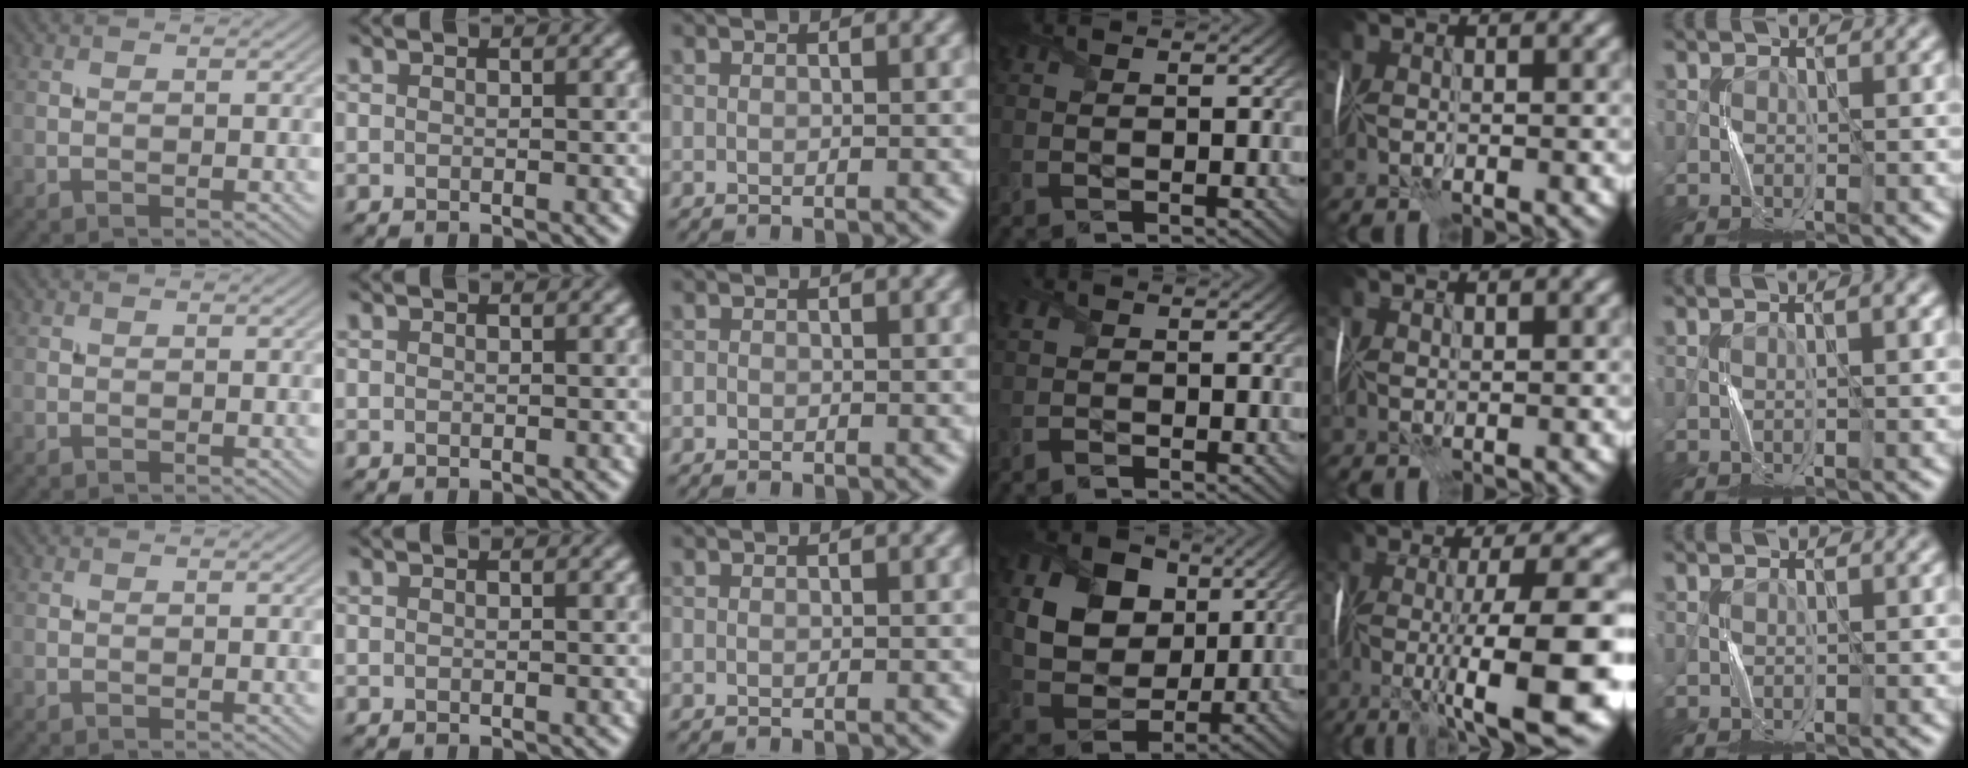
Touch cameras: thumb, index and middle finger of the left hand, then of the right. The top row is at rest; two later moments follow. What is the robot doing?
{"motion": "fold", "object": "handkerchief"}